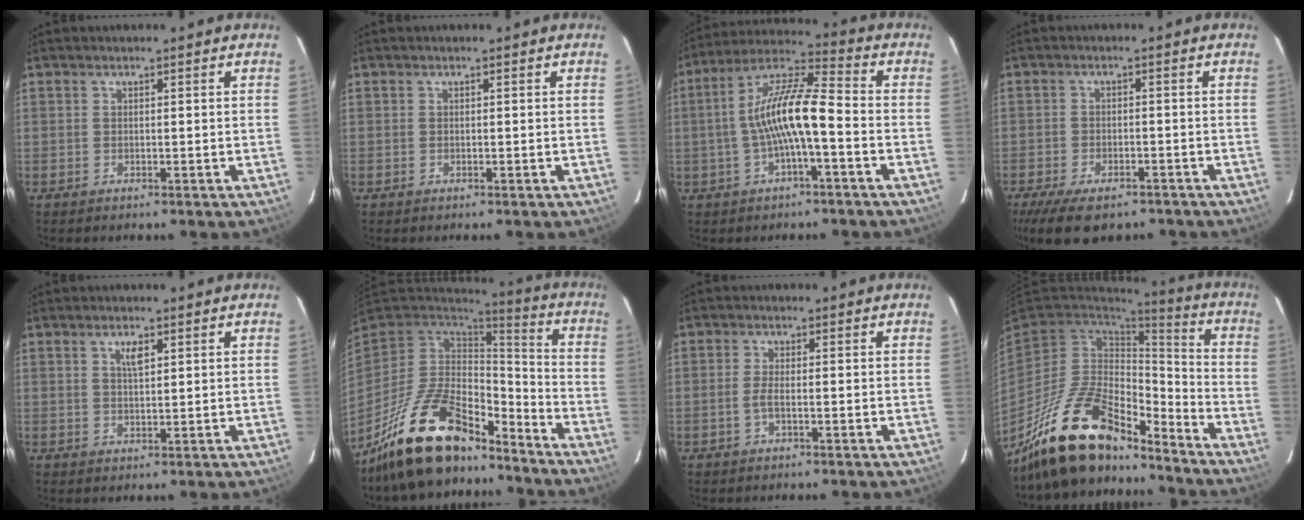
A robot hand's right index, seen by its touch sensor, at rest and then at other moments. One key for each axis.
{"total": 0.0}
{"total": 11.9, "fx": -2.4, "fy": 2.2, "fz": 11.4, "tx": -0.224, "ty": 0.019, "tz": -0.046}
{"total": 11.6, "fx": -8.6, "fy": 4.8, "fz": 6.2, "tx": -0.142, "ty": -0.028, "tz": -0.138}
{"total": 2.5, "fx": 1.2, "fy": 0.9, "fz": 2.0, "tx": -0.035, "ty": 0.002, "tz": 0.021}
{"total": 20.0, "fx": -15.0, "fy": 7.7, "fz": 10.9, "tx": -0.227, "ty": -0.011, "tz": -0.257}
{"total": 2.1, "fx": -0.8, "fy": 0.2, "fz": 1.9, "tx": -0.041, "ty": 0.001, "tz": -0.017}
{"total": 20.2, "fx": -15.8, "fy": 7.4, "fz": 10.3, "tx": -0.215, "ty": 0.001, "tz": -0.278}